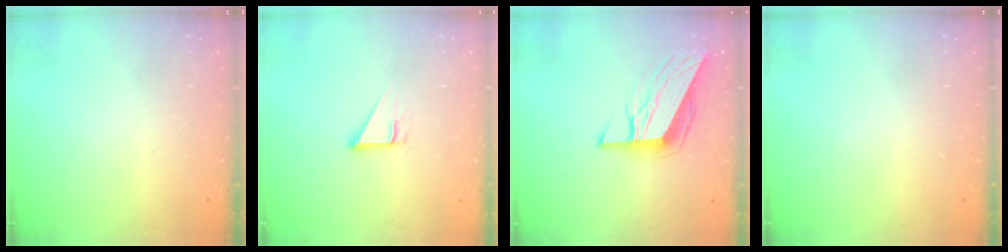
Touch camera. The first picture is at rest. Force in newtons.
{"total": 2.5, "press": 2.5, "slide": 0.2}
{"total": 10.2, "press": 10.2, "slide": 0.6}
{"total": 0.0}